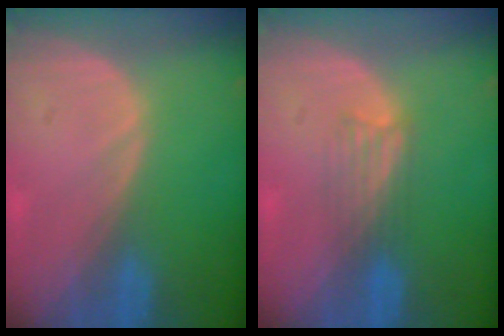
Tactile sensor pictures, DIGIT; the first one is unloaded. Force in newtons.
{"total": 3.0, "press": 2.8, "slide": 1.3}